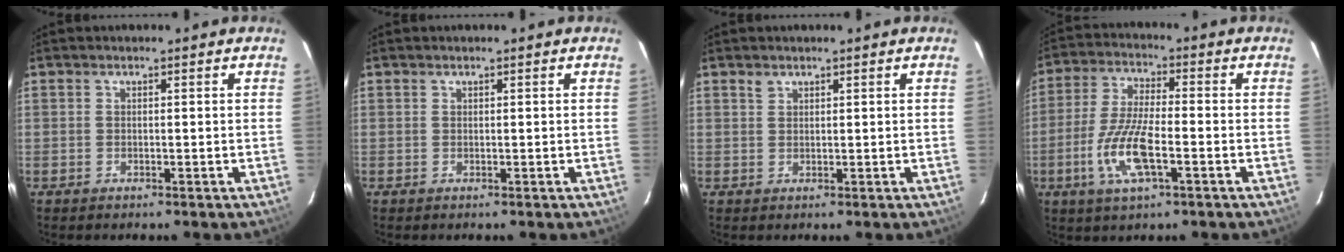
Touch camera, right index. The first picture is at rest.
{"total": 0.0}
{"total": 1.1, "force": [0.9, 0.7, 0.3], "torque": [-0.006, 0.002, 0.016]}
{"total": 10.9, "force": [-4.0, 3.0, 9.7], "torque": [-0.206, -0.007, -0.078]}